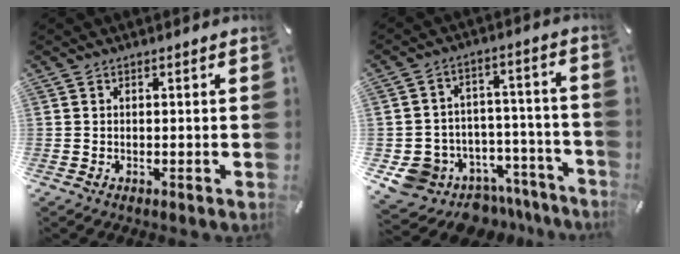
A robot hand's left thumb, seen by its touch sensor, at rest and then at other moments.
{"total": 11.1, "force": [-6.1, 9.0, 2.5], "torque": [-0.017, 0.030, -0.089]}